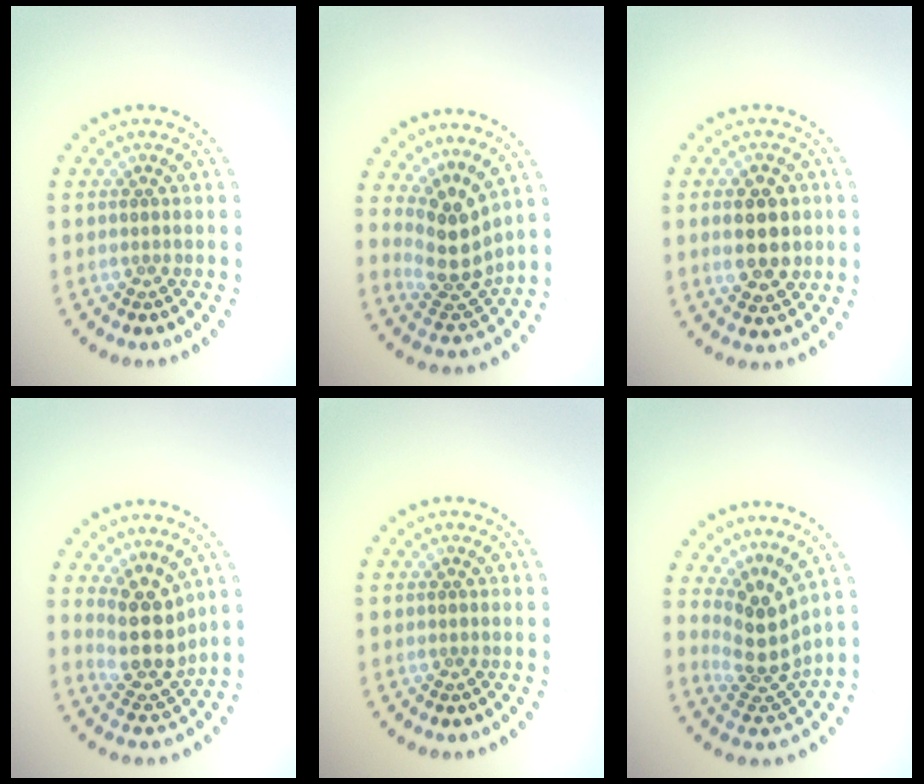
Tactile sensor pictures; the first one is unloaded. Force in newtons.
{"total": 3.7, "press": 2.7, "slide": 2.6}
{"total": 4.3, "press": 4.3, "slide": 0.3}
{"total": 4.4, "press": 3.7, "slide": 2.4}
{"total": 0.0}
{"total": 3.7, "press": 2.6, "slide": 2.6}